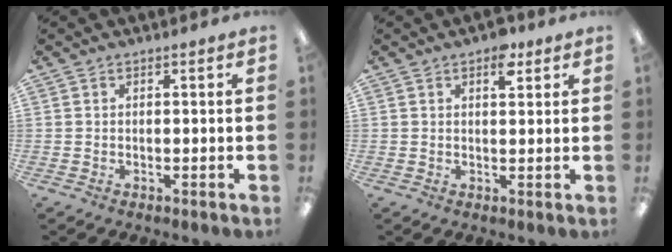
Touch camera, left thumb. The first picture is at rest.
{"total": 4.8, "force": [2.8, 2.3, 3.1], "torque": [-0.021, -0.015, 0.039]}